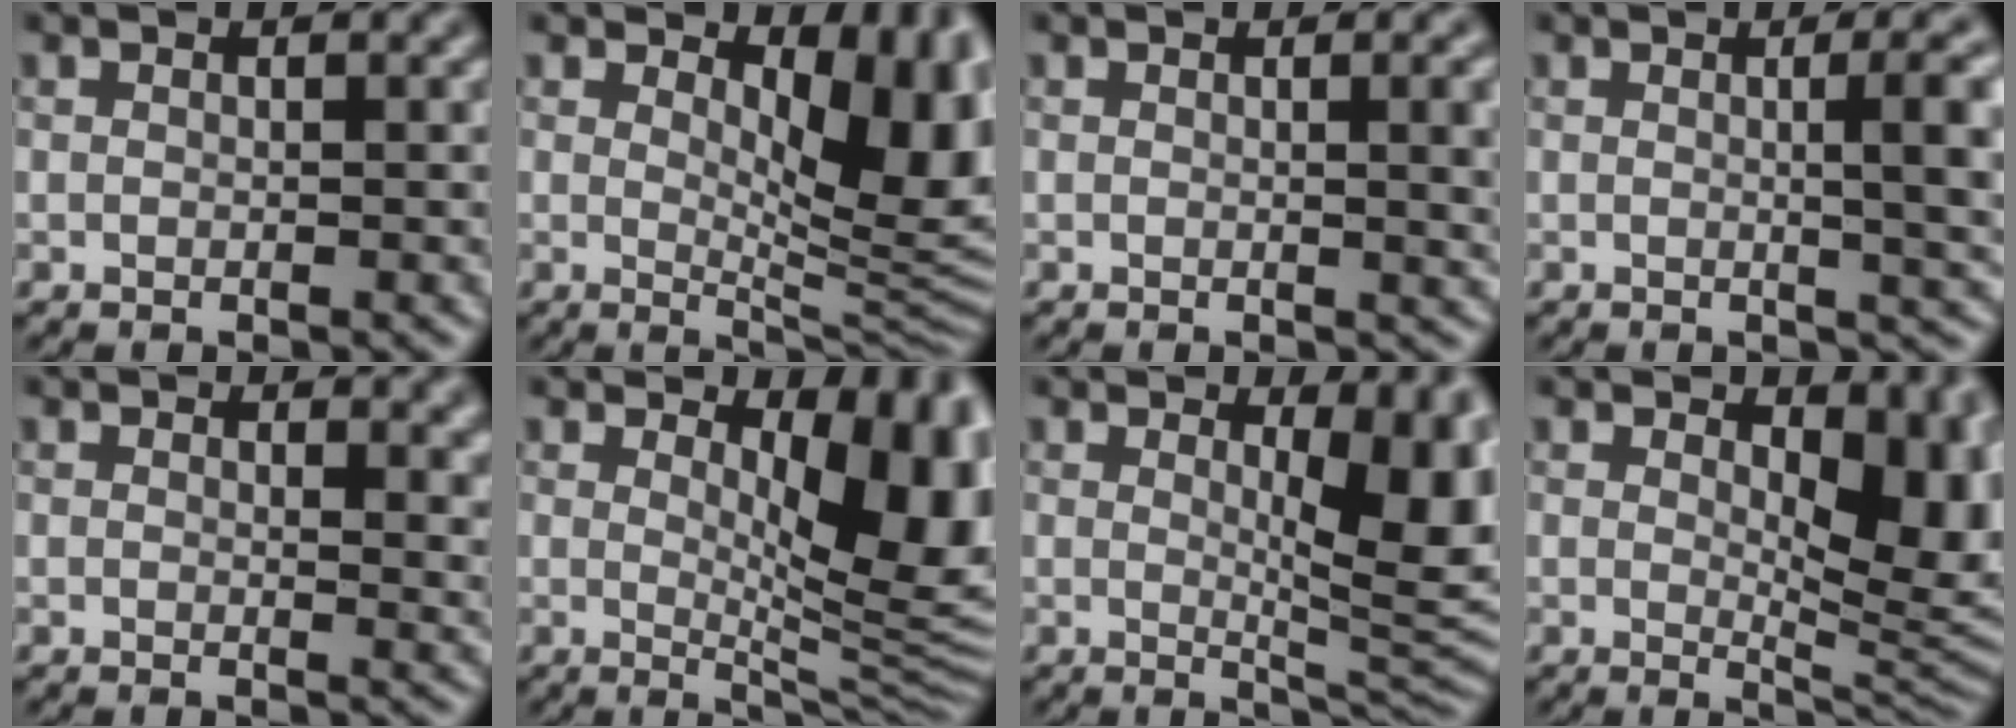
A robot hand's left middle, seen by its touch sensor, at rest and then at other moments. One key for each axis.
{"total": 8.9, "fx": 2.7, "fy": 4.0, "fz": 7.5, "tx": -0.099, "ty": -0.016, "tz": 0.044}
{"total": 3.9, "fx": 0.5, "fy": 1.2, "fz": 3.6, "tx": -0.036, "ty": 0.007, "tz": 0.004}
{"total": 6.4, "fx": 0.5, "fy": 1.9, "fz": 6.0, "tx": -0.061, "ty": 0.009, "tz": 0.006}
{"total": 2.7, "fx": 1.2, "fy": 1.4, "fz": 1.9, "tx": -0.020, "ty": -0.008, "tz": 0.017}
{"total": 9.4, "fx": 2.4, "fy": 3.9, "fz": 8.2, "tx": -0.108, "ty": -0.013, "tz": 0.041}
{"total": 7.4, "fx": 1.7, "fy": 2.5, "fz": 6.7, "tx": -0.084, "ty": -0.014, "tz": 0.034}
{"total": 7.1, "fx": 1.9, "fy": 3.7, "fz": 5.8, "tx": -0.076, "ty": -0.015, "tz": 0.029}